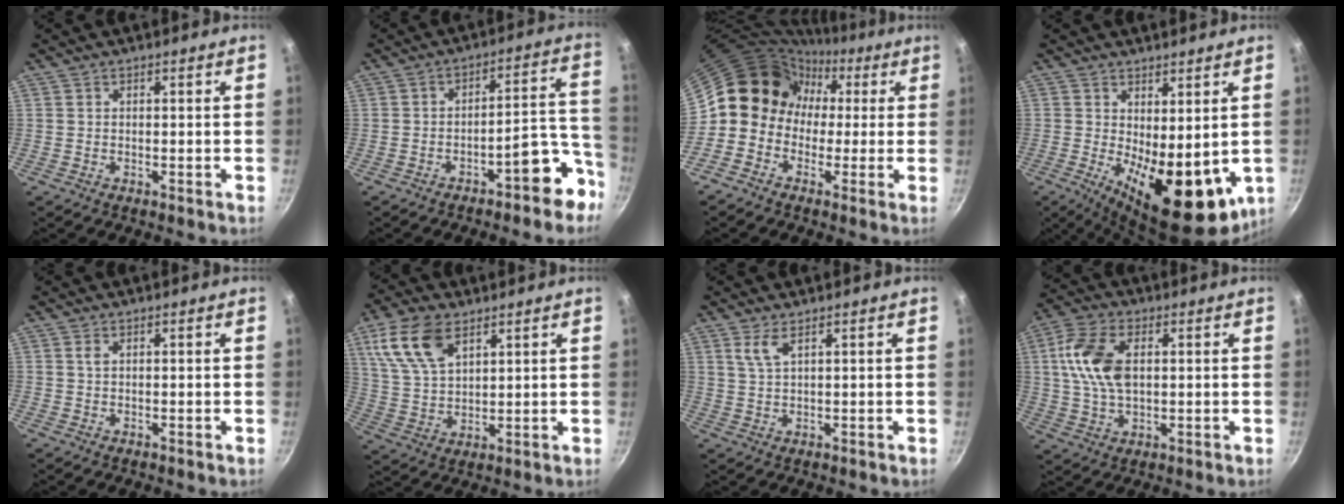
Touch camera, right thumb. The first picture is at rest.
{"total": 10.6, "force": [-6.2, 3.7, 7.7], "torque": [-0.051, 0.077, -0.081]}
{"total": 10.0, "force": [0.8, 9.3, 3.7], "torque": [-0.025, 0.032, -0.016]}
{"total": 15.3, "force": [-1.2, 6.9, 13.6], "torque": [-0.163, -0.021, 0.000]}
{"total": 0.9, "force": [0.3, 0.5, 0.6], "torque": [-0.011, 0.000, 0.006]}
{"total": 12.3, "force": [6.2, 6.6, 8.3], "torque": [-0.155, -0.014, 0.128]}
{"total": 3.2, "force": [1.8, 1.0, 2.5], "torque": [-0.051, -0.010, 0.041]}
{"total": 11.6, "force": [2.1, 6.9, 9.1], "torque": [-0.166, 0.009, 0.033]}